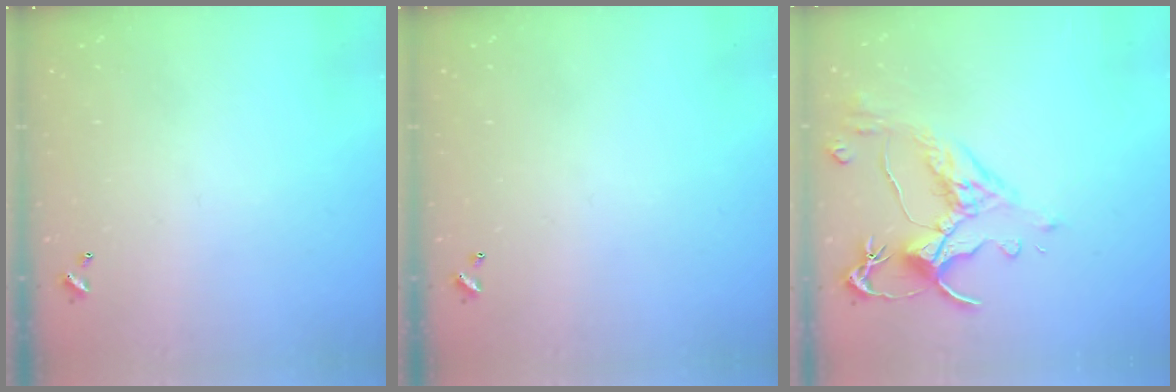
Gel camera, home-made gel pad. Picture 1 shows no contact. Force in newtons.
{"total": 0.0}
{"total": 3.1, "press": 2.7, "slide": 1.4}